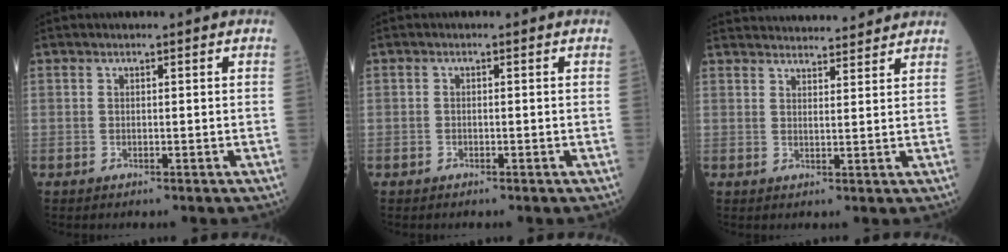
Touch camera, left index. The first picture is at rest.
{"total": 0.0}
{"total": 14.9, "force": [14.4, 2.0, 3.4], "torque": [-0.049, 0.034, 0.202]}